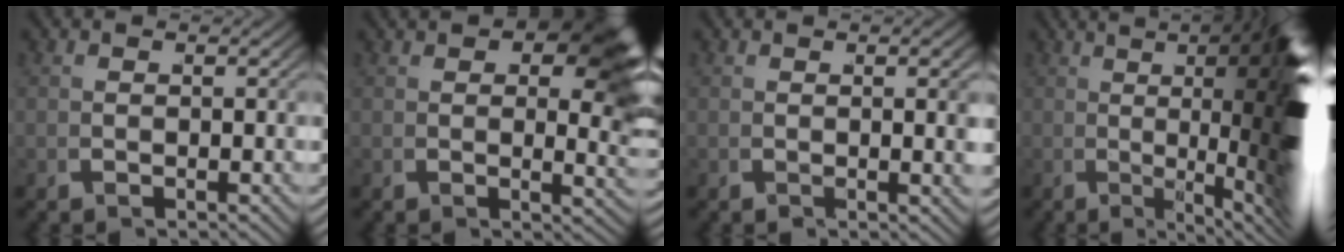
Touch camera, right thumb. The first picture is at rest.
{"total": 9.6, "force": [2.7, 4.4, 8.1], "torque": [-0.084, -0.009, 0.039]}
{"total": 2.4, "force": [0.5, 0.6, 2.2], "torque": [-0.042, 0.000, 0.010]}
{"total": 19.9, "force": [1.8, 6.1, 18.9], "torque": [-0.237, -0.002, 0.026]}